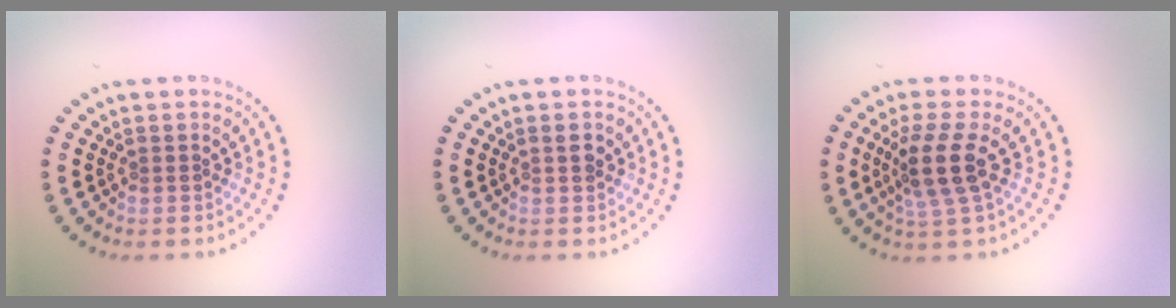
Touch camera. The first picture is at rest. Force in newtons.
{"total": 1.3, "press": 1.2, "slide": 0.4}
{"total": 3.7, "press": 3.0, "slide": 2.2}